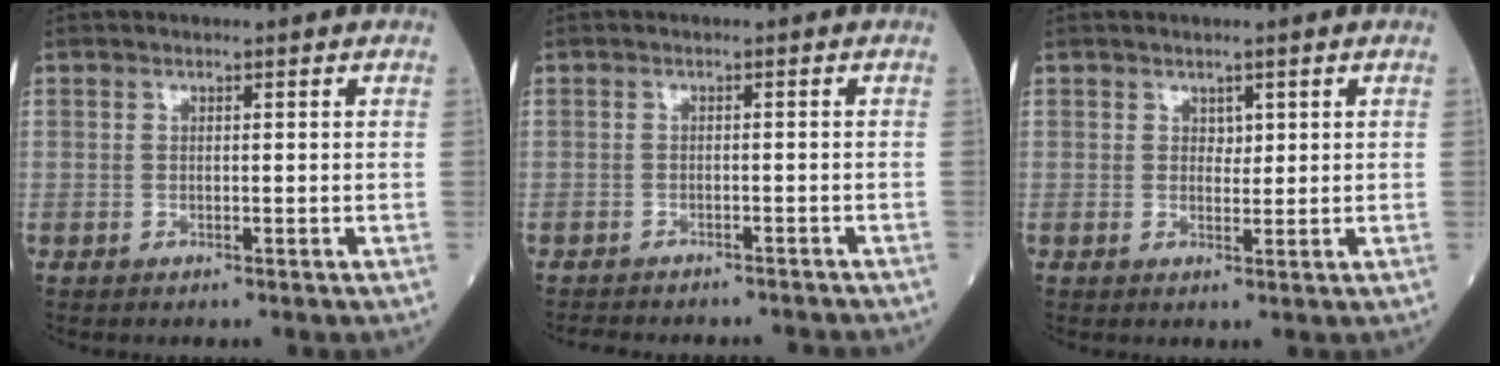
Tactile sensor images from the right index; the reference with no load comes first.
{"total": 9.3, "force": [-8.7, 2.2, 2.6], "torque": [-0.039, -0.003, -0.104]}
{"total": 1.3, "force": [0.7, 0.9, 0.7], "torque": [-0.003, -0.004, 0.011]}